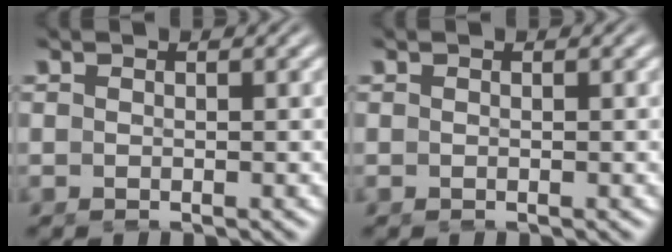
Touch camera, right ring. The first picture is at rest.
{"total": 0.0}